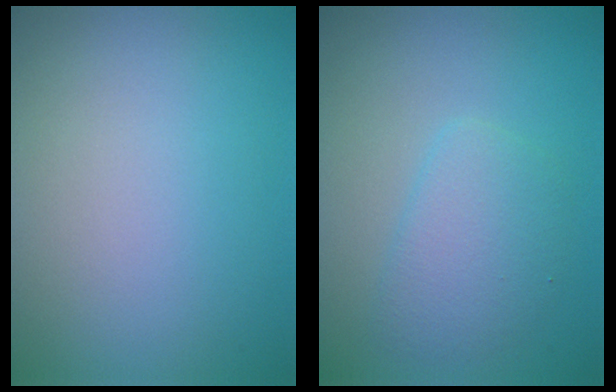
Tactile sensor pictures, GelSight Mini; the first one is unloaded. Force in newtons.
{"total": 2.9, "press": 2.9, "slide": 0.1}